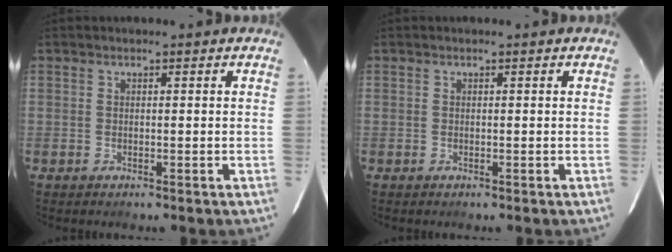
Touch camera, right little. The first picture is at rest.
{"total": 0.0}